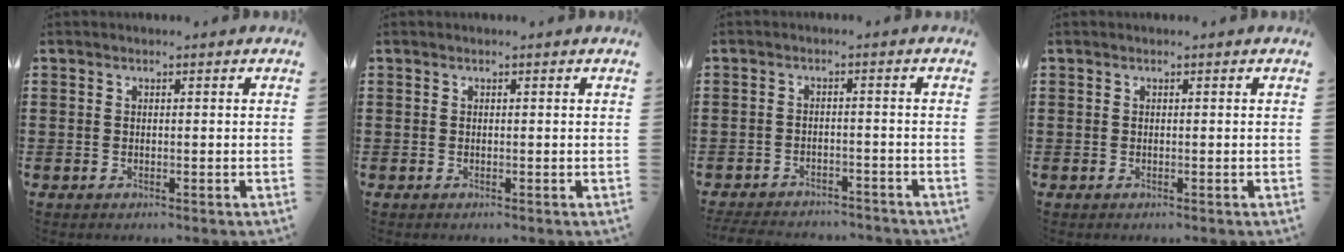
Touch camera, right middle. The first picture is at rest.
{"total": 0.0}
{"total": 3.4, "force": [-3.4, 0.5, 0.3], "torque": [-0.015, -0.001, -0.074]}
{"total": 0.0}